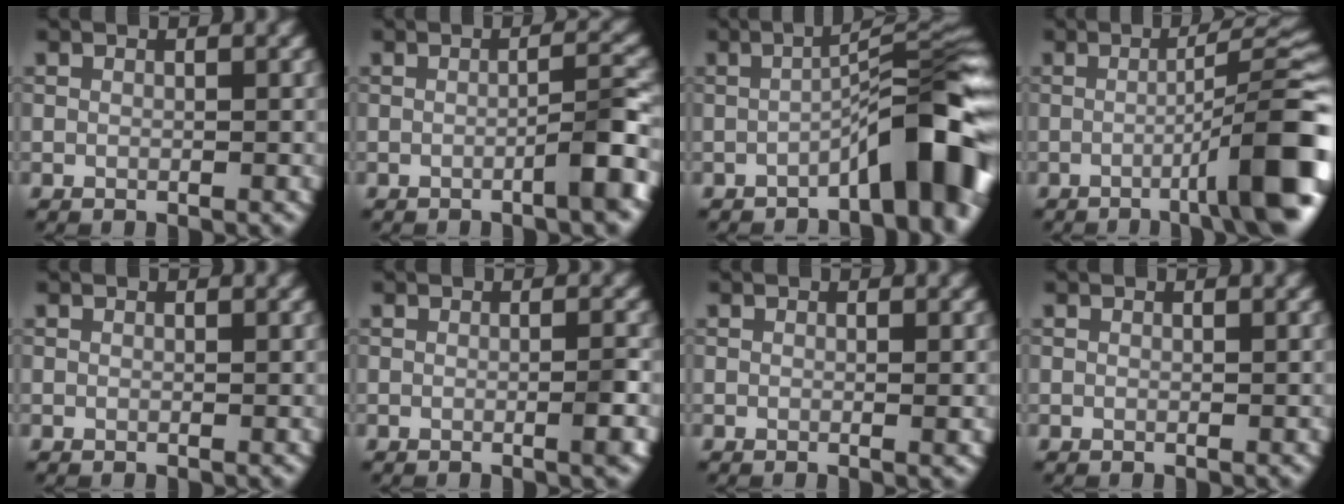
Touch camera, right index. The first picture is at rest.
{"total": 3.4, "force": [-1.5, 0.4, 3.0], "torque": [-0.040, 0.016, -0.030]}
{"total": 8.5, "force": [-3.7, 1.7, 7.5], "torque": [-0.093, 0.032, -0.061]}
{"total": 10.1, "force": [-3.5, 1.3, 9.3], "torque": [-0.111, 0.020, -0.054]}
{"total": 0.0}
{"total": 1.6, "force": [-0.4, 0.1, 1.5], "torque": [-0.021, 0.003, -0.010]}
{"total": 0.8, "force": [0.0, 0.1, 0.7], "torque": [-0.009, -0.002, -0.001]}
{"total": 0.0}